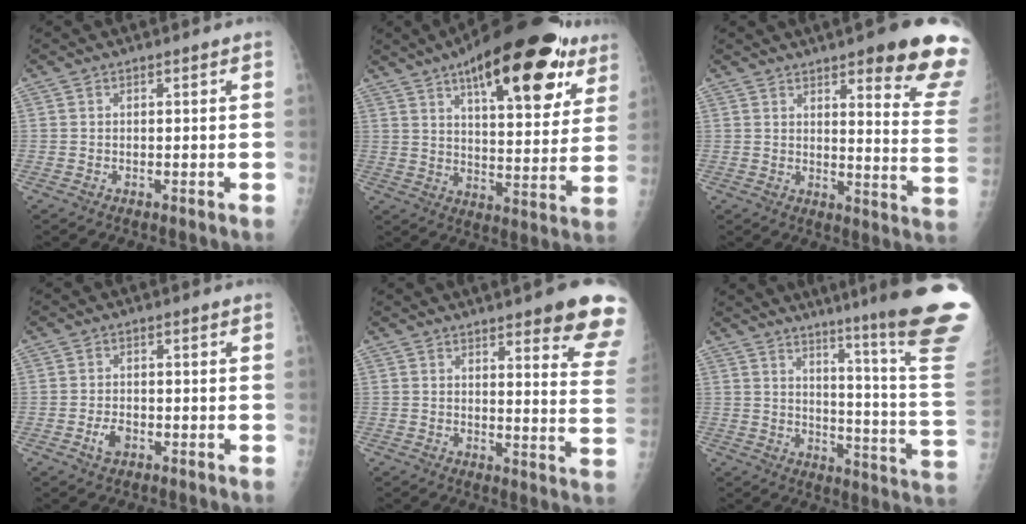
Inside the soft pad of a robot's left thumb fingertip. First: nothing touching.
{"total": 27.4, "force": [15.1, 10.1, 20.6], "torque": [-0.266, -0.027, 0.219]}
{"total": 18.1, "force": [11.6, 3.3, 13.6], "torque": [-0.145, -0.060, 0.137]}
{"total": 2.9, "force": [-1.2, 1.9, 1.9], "torque": [-0.032, 0.004, -0.021]}
{"total": 14.9, "force": [10.2, 2.9, 10.4], "torque": [-0.102, -0.053, 0.110]}
{"total": 24.4, "force": [17.9, -0.8, 16.6], "torque": [-0.198, -0.147, 0.230]}